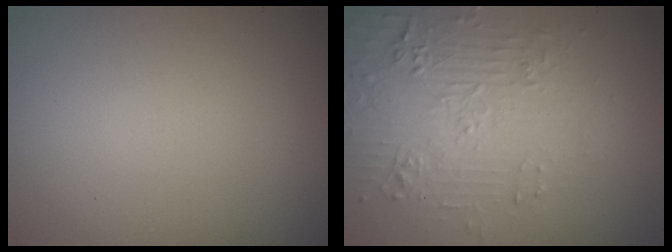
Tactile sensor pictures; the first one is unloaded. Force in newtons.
{"total": 4.5, "press": 4.0, "slide": 2.0}